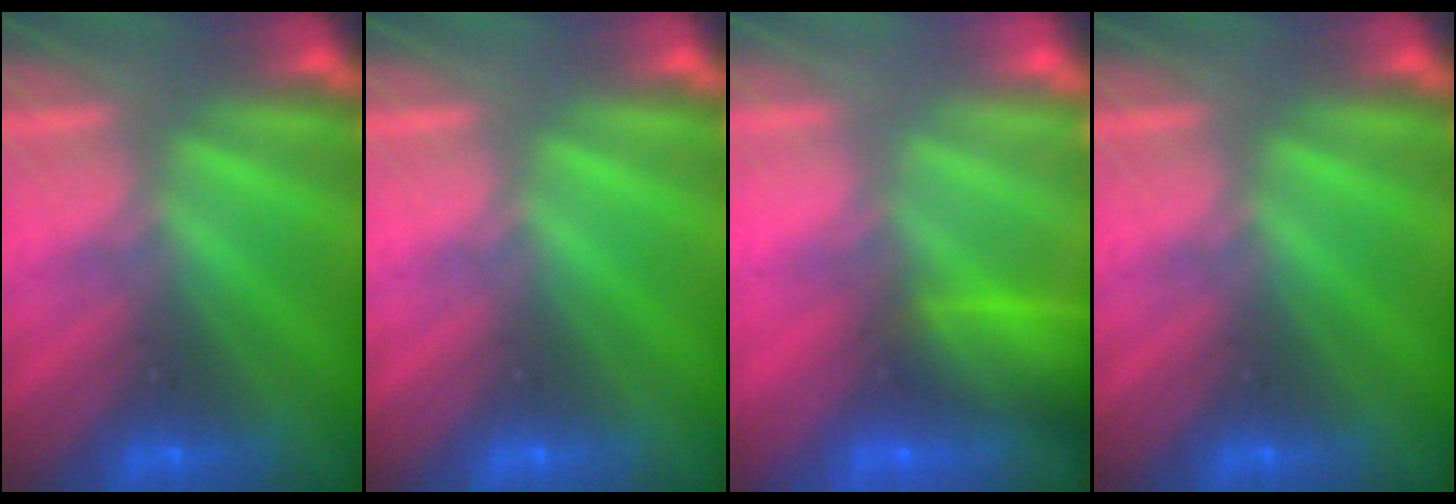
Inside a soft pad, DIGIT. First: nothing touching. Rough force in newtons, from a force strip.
{"total": 0.0}
{"total": 10.7}
{"total": 0.0}